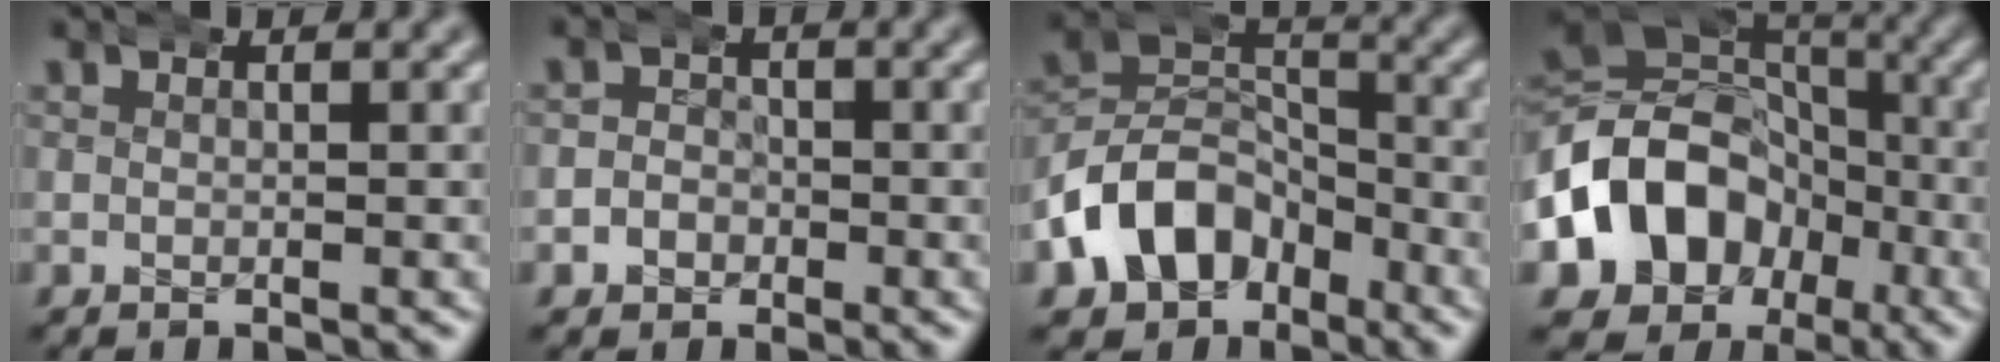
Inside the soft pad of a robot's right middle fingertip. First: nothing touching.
{"total": 2.7, "force": [-1.0, 2.5, 0.0], "torque": [0.004, -0.001, -0.023]}
{"total": 7.6, "force": [-3.3, 6.0, 3.2], "torque": [-0.061, -0.009, -0.057]}
{"total": 16.6, "force": [-2.6, 14.3, 8.1], "torque": [-0.163, -0.041, -0.035]}